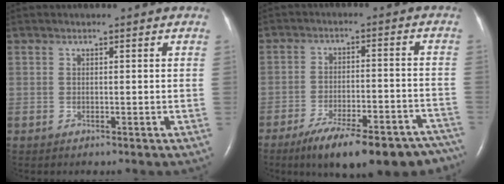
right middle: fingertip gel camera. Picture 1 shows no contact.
{"total": 20.6, "force": [-16.8, 5.4, 10.7], "torque": [-0.104, 0.012, -0.228]}